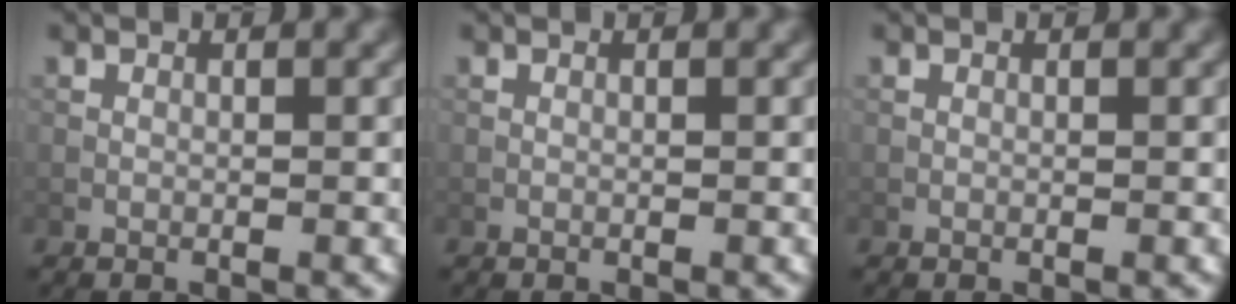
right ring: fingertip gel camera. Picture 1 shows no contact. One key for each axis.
{"total": 0.0}
{"total": 0.0}